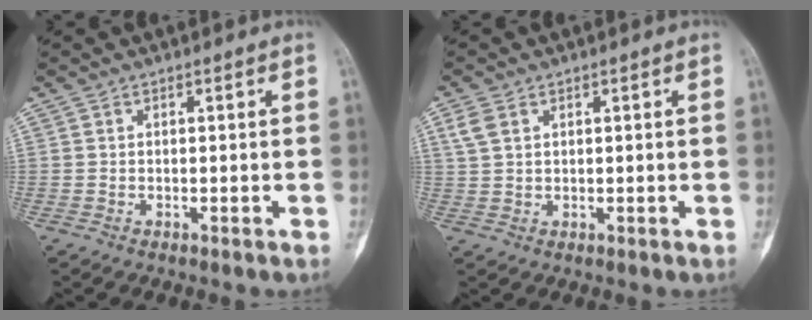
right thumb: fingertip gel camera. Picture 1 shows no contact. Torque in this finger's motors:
{"motor_torque": [-0.38, -0.13, 0.37, 0.02, 0.00]}